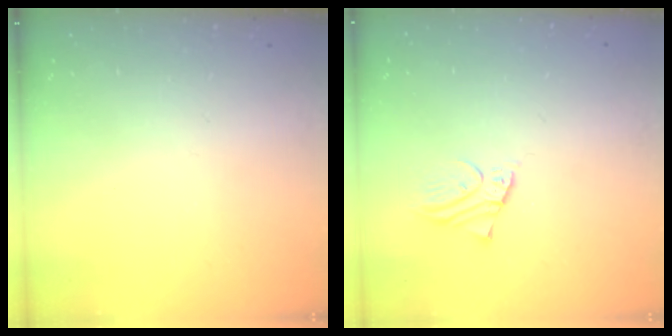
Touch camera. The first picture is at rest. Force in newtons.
{"total": 2.1, "press": 2.1, "slide": 0.1}